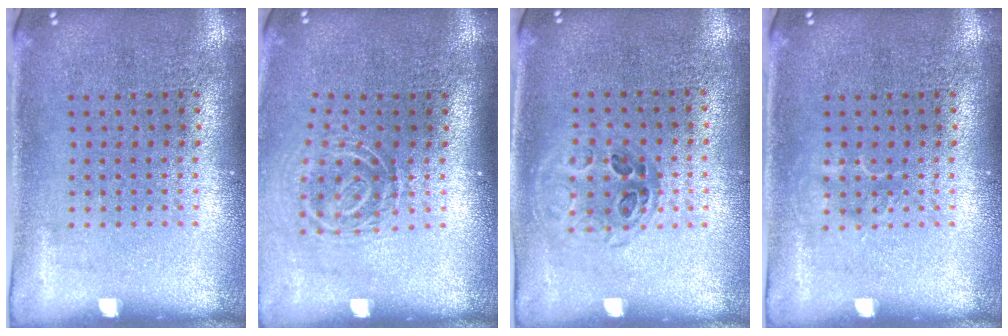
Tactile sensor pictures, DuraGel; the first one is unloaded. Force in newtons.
{"total": 1.8, "press": 1.2, "slide": 1.4}
{"total": 0.9, "press": 0.9, "slide": 0.3}
{"total": 0.9, "press": 0.9, "slide": 0.3}